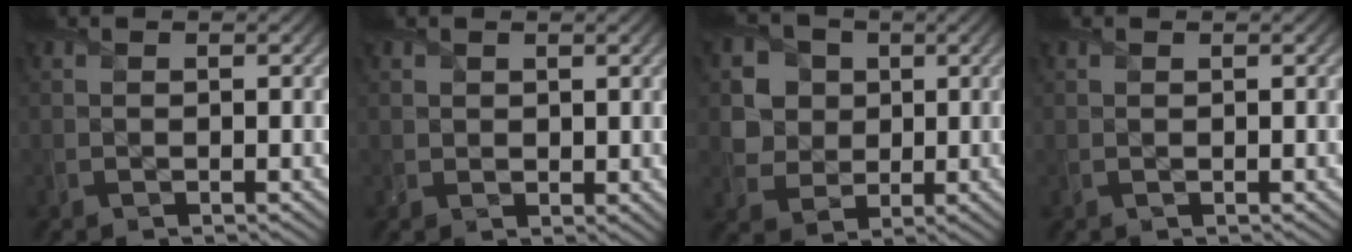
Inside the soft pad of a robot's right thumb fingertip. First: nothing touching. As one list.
[{"total": 1.7, "force": [1.0, 1.3, 0.4], "torque": [-0.013, -0.006, 0.020]}, {"total": 6.5, "force": [1.8, 5.8, 2.3], "torque": [-0.090, -0.010, 0.029]}, {"total": 0.0}]